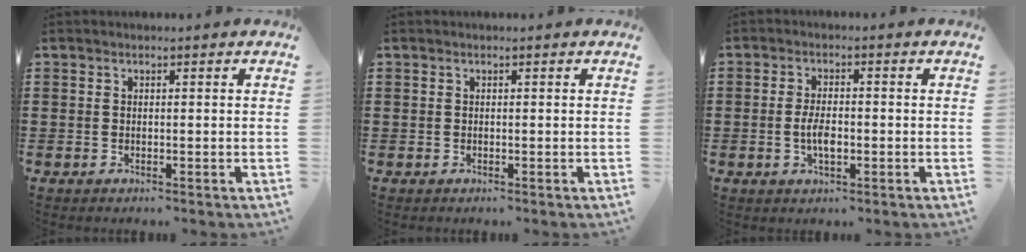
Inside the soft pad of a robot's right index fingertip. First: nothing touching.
{"total": 0.0}
{"total": 4.0, "force": [-0.7, 1.6, 3.6], "torque": [-0.072, 0.001, -0.015]}